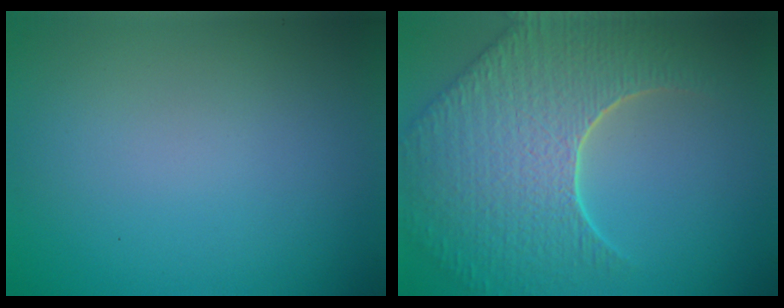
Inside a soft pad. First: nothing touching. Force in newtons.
{"total": 9.4, "press": 6.6, "slide": 6.7}